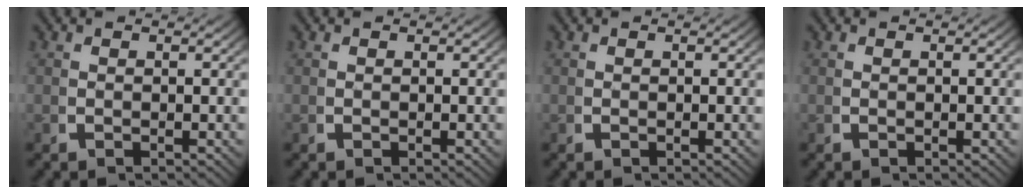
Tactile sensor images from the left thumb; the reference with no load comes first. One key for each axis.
{"total": 0.0}
{"total": 0.0}
{"total": 0.0}